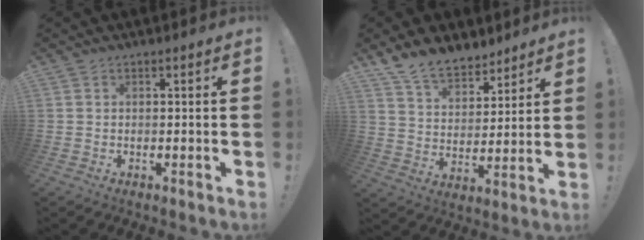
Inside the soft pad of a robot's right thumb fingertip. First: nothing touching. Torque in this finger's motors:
{"motor_torque": [-0.55, 0.97, 0.91, 0.62, 0.00]}